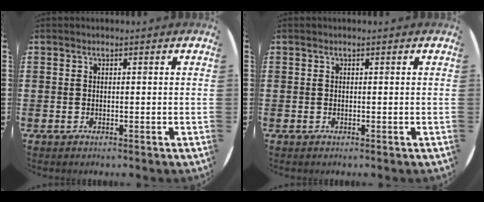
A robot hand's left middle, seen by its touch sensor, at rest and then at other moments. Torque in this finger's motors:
{"motor_torque": [-0.12, 0.02, 0.02, 0.01]}